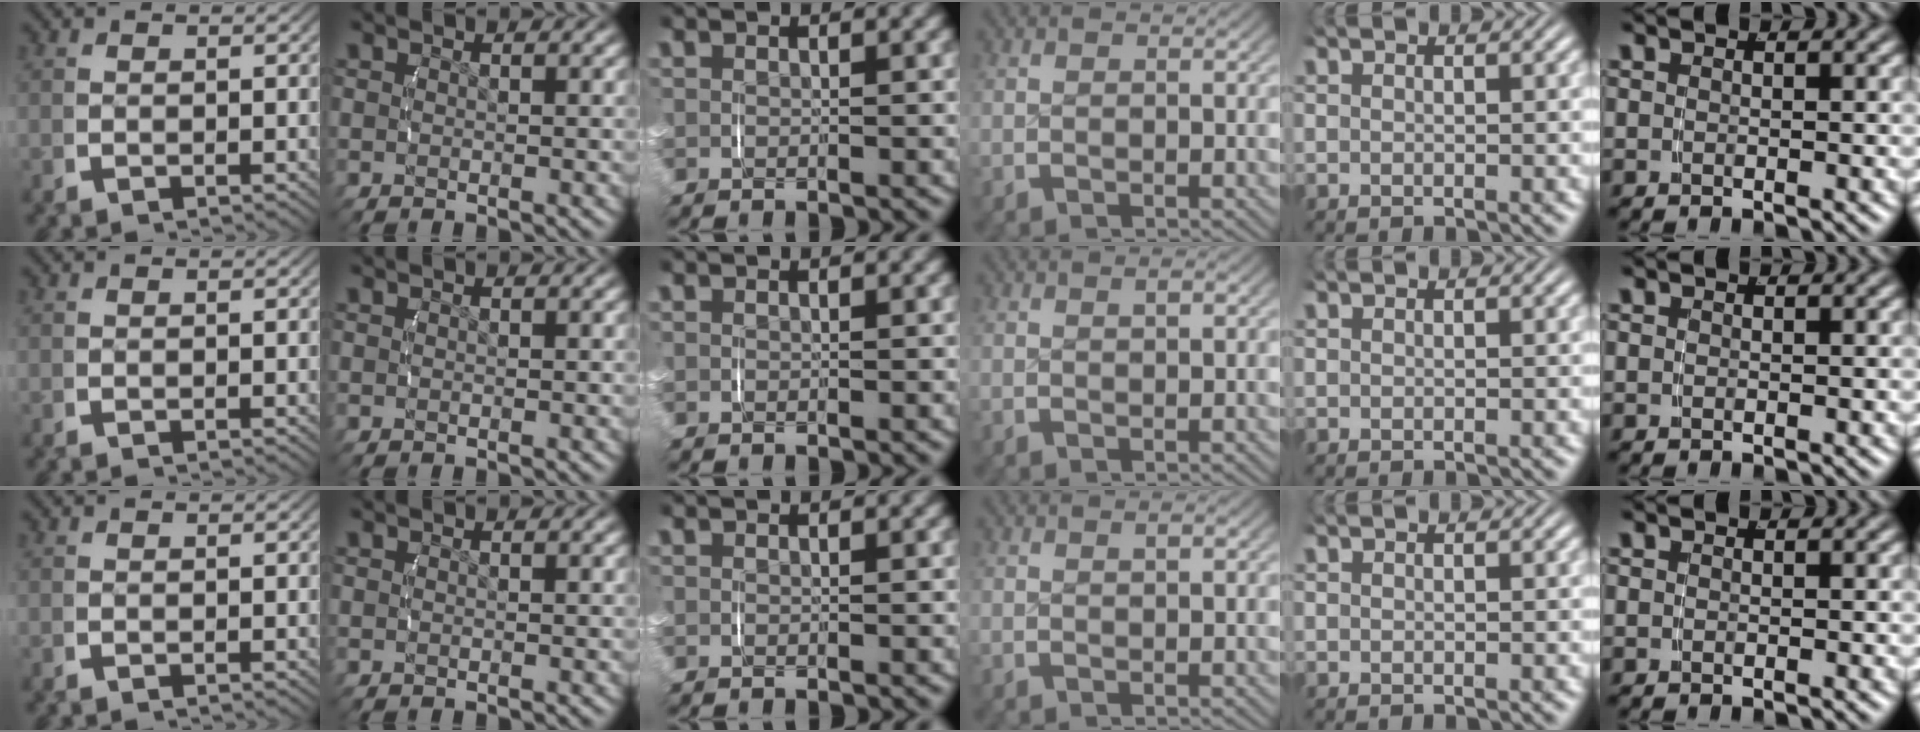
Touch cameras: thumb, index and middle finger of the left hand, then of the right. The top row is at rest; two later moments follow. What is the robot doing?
{"motion": "lift_and_place", "object": "small bumper sticker"}